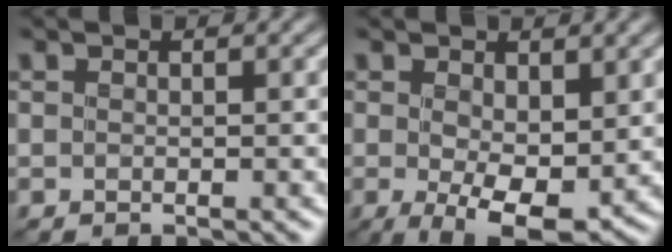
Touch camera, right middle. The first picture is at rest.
{"total": 6.1, "force": [-0.2, 2.7, 5.5], "torque": [-0.095, -0.011, 0.001]}